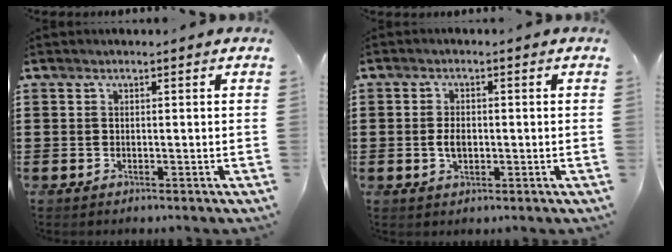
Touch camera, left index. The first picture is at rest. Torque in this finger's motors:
{"motor_torque": [0.75, 0.62, 0.38, 0.06]}